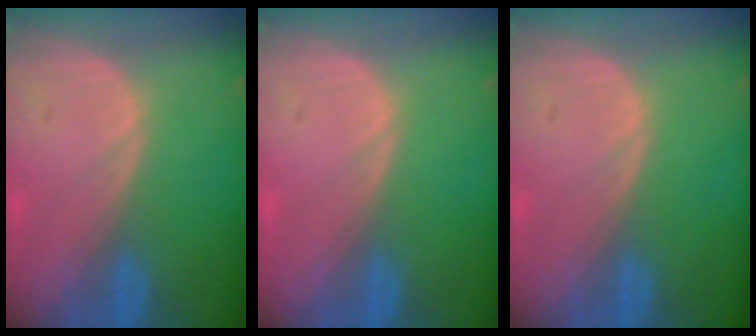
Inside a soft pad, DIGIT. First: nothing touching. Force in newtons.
{"total": 0.0}
{"total": 0.0}